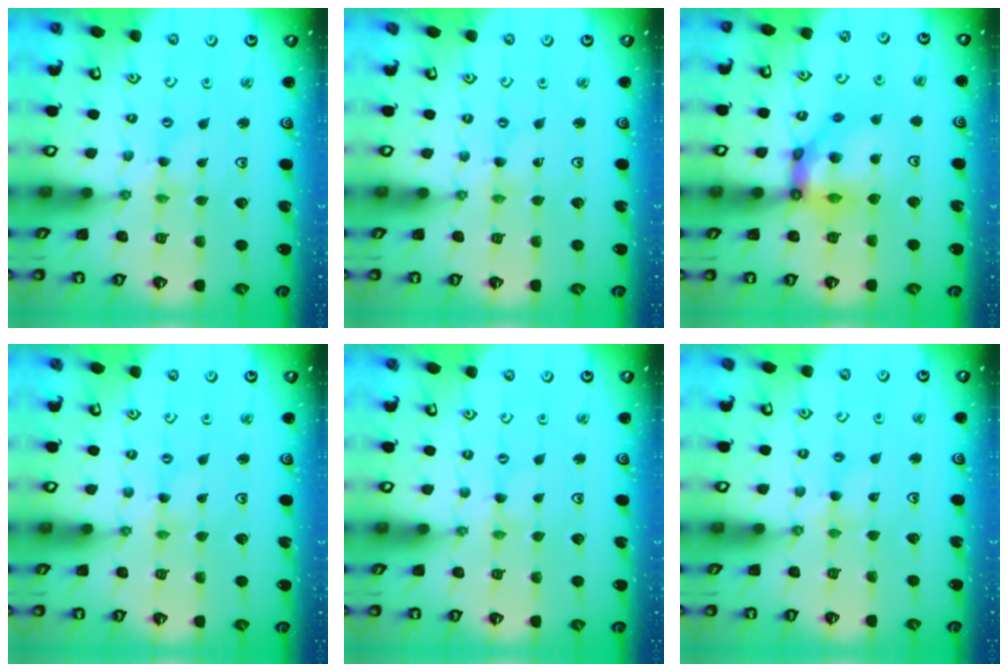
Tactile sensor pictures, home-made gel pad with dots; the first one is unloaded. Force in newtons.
{"total": 0.0}
{"total": 13.5, "press": 13.4, "slide": 1.5}
{"total": 0.0}
{"total": 0.0}
{"total": 2.2, "press": 2.1, "slide": 0.4}